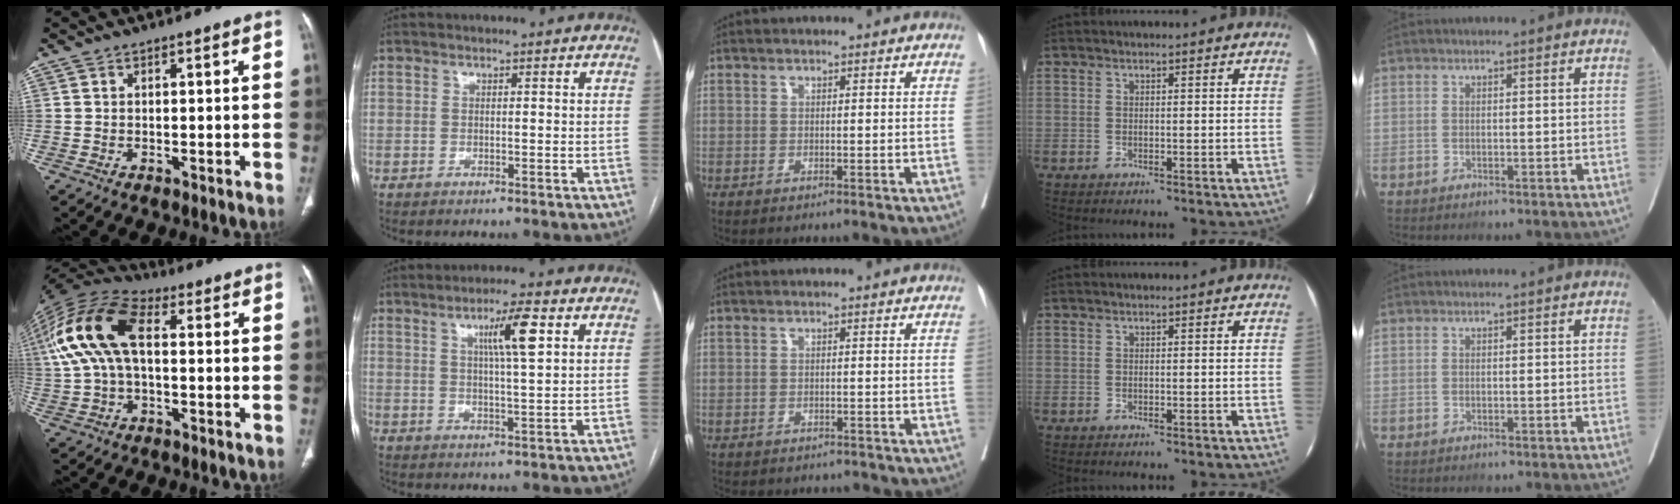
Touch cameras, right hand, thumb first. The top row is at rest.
{"thumb": {"total": 16.6, "force": [2.4, 9.1, 13.7], "torque": [-0.292, 0.039, 0.038]}, "index": {"total": 6.9, "force": [2.6, 0.3, 6.4], "torque": [-0.109, 0.005, 0.043]}, "middle": {"total": 9.8, "force": [-9.0, 2.8, 2.8], "torque": [-0.047, 0.001, -0.106]}}